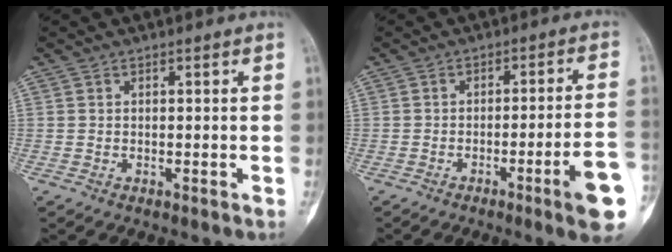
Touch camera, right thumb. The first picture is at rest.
{"total": 10.7, "force": [-4.5, 0.3, 9.7], "torque": [-0.130, 0.015, -0.061]}